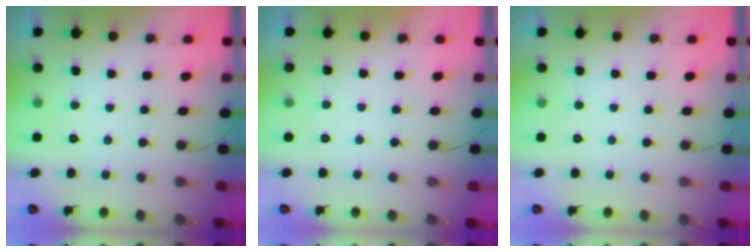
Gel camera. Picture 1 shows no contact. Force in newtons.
{"total": 0.8, "press": 0.7, "slide": 0.4}
{"total": 0.0}